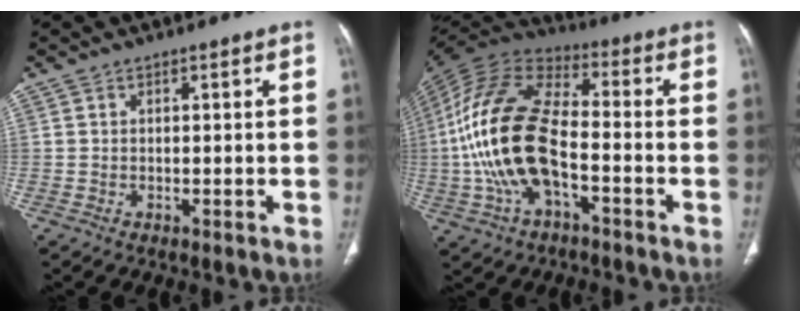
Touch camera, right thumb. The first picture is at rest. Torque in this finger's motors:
{"motor_torque": [0.28, 2.07, 2.66, -0.11, 0.87]}